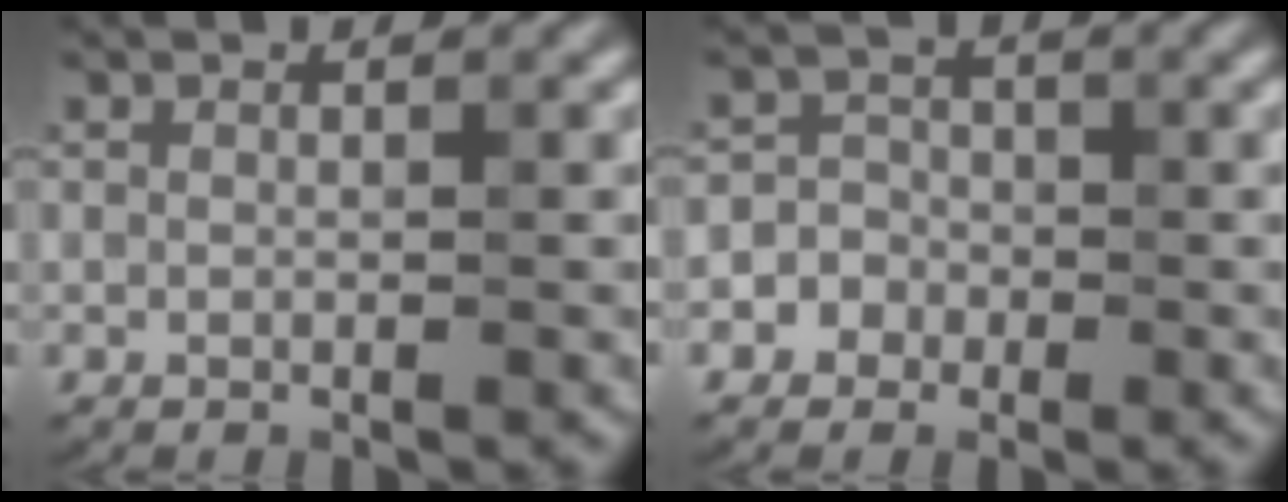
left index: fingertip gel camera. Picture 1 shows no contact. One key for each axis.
{"total": 3.5, "fx": -1.5, "fy": 3.2, "fz": 0.3, "tx": 0.030, "ty": 0.016, "tz": -0.043}